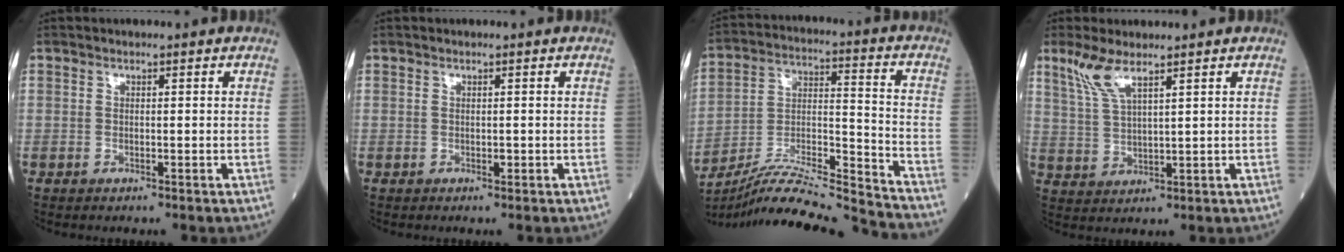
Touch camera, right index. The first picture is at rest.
{"total": 0.6, "force": [-0.1, 0.3, 0.5], "torque": [-0.010, -0.001, 0.000]}
{"total": 21.4, "force": [-20.2, -1.2, 6.8], "torque": [-0.144, -0.012, -0.335]}
{"total": 5.3, "force": [3.7, 0.6, 3.7], "torque": [-0.089, 0.004, 0.082]}